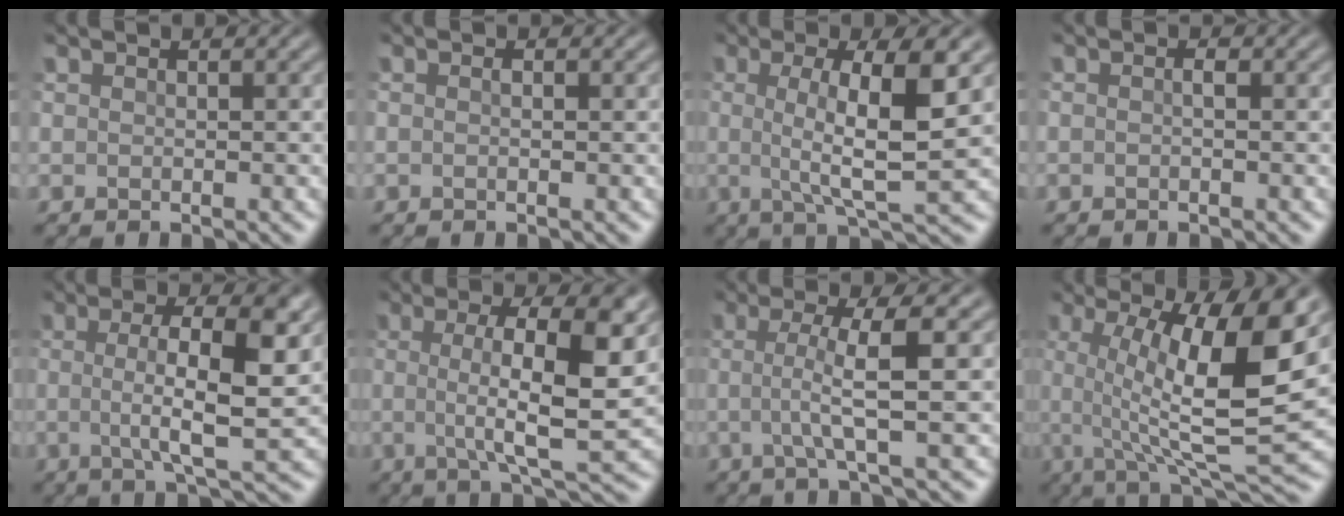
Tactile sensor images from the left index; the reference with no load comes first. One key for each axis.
{"total": 0.5, "fx": -0.2, "fy": 0.1, "fz": 0.5, "tx": -0.012, "ty": 0.001, "tz": -0.006}
{"total": 7.7, "fx": 0.9, "fy": 1.6, "fz": 7.5, "tx": -0.116, "ty": -0.001, "tz": 0.009}
{"total": 0.6, "fx": -0.4, "fy": 0.1, "fz": 0.5, "tx": -0.013, "ty": 0.001, "tz": -0.009}
{"total": 8.6, "fx": 0.3, "fy": 2.3, "fz": 8.3, "tx": -0.118, "ty": 0.002, "tz": -0.003}
{"total": 9.9, "fx": 0.7, "fy": 2.6, "fz": 9.5, "tx": -0.133, "ty": -0.002, "tz": 0.007}
{"total": 4.8, "fx": -0.3, "fy": 0.8, "fz": 4.7, "tx": -0.081, "ty": 0.002, "tz": -0.011}
{"total": 12.3, "fx": 1.6, "fy": 3.0, "fz": 11.8, "tx": -0.186, "ty": -0.003, "tz": 0.025}